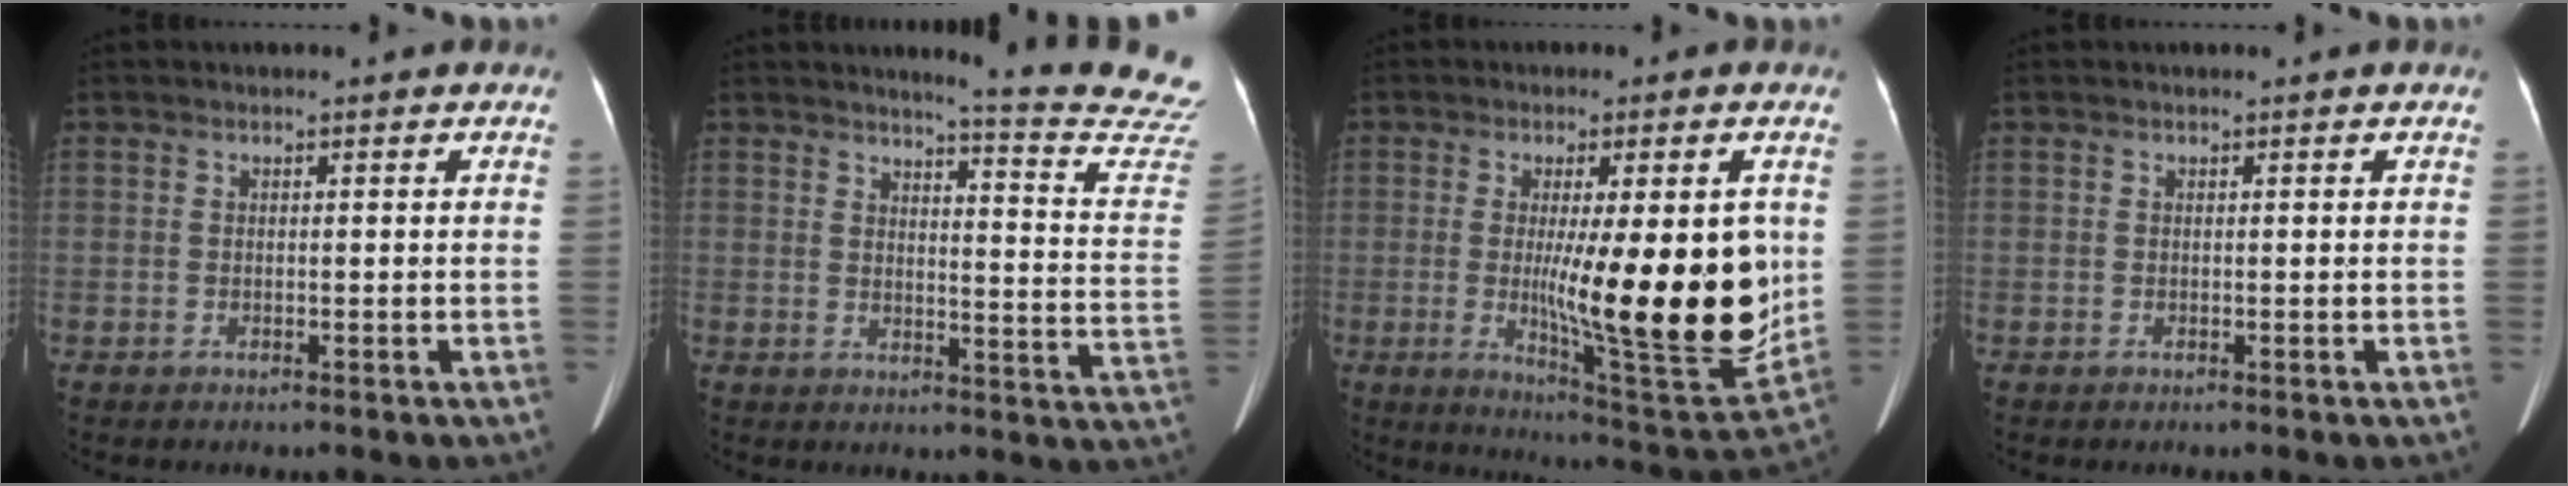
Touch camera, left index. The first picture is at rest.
{"total": 16.8, "force": [16.2, -0.8, 4.4], "torque": [-0.040, -0.139, 0.158]}
{"total": 17.9, "force": [0.1, 2.3, 17.8], "torque": [-0.251, -0.036, 0.010]}
{"total": 0.0}